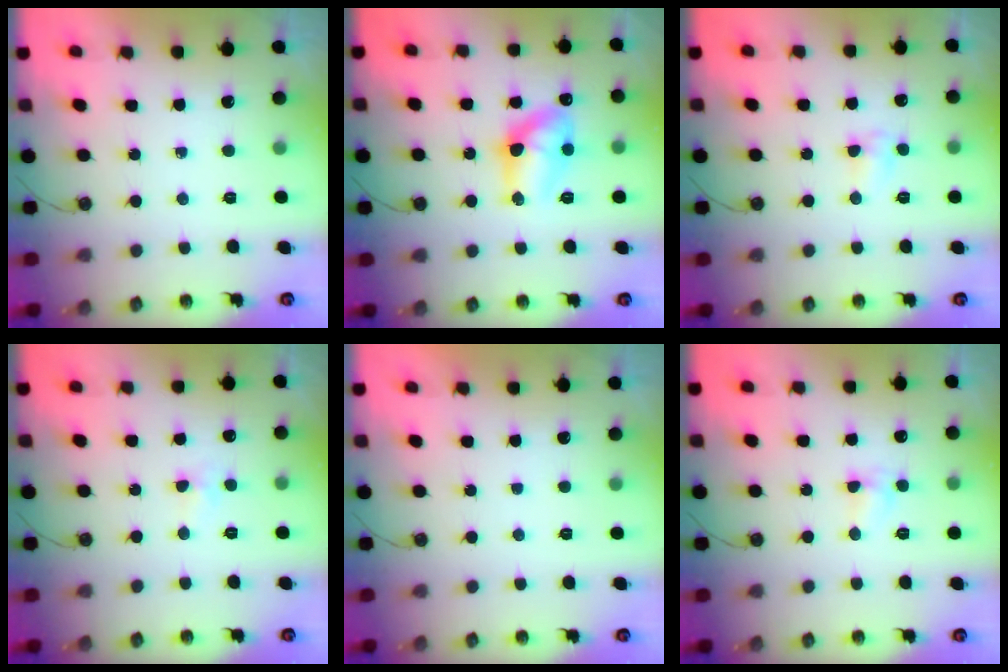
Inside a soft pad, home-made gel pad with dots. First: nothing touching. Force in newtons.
{"total": 13.3, "press": 13.2, "slide": 1.0}
{"total": 3.0, "press": 3.0, "slide": 0.4}
{"total": 4.2, "press": 4.1, "slide": 0.6}
{"total": 0.0}
{"total": 5.3, "press": 5.2, "slide": 0.5}